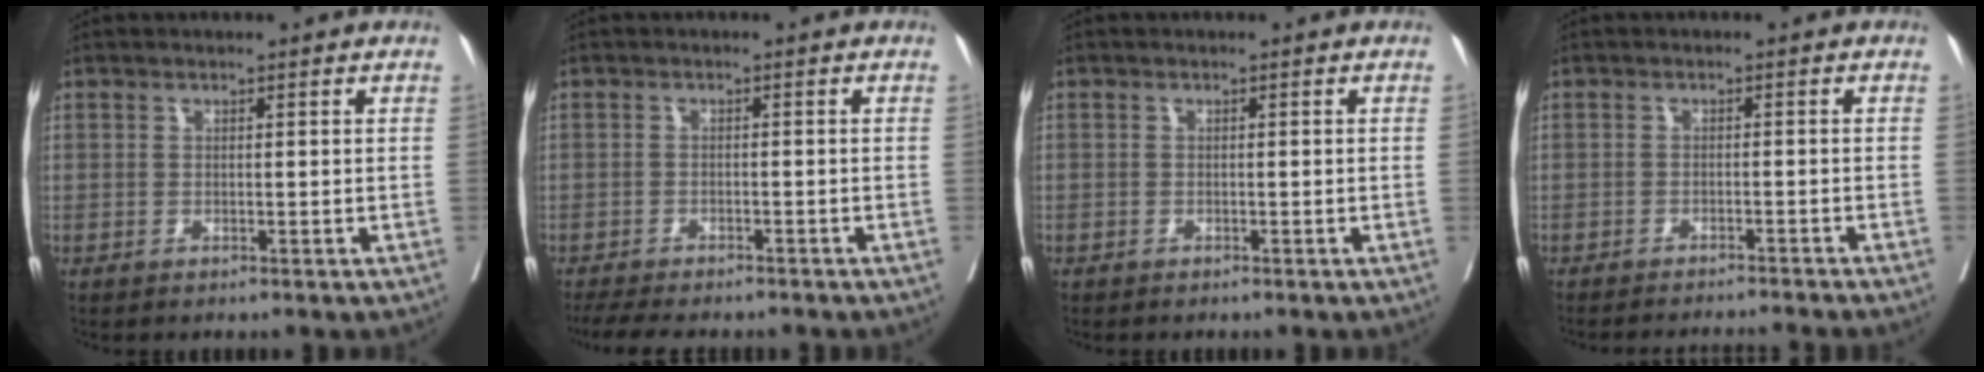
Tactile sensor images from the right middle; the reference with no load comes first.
{"total": 8.9, "force": [-7.8, 2.2, 3.7], "torque": [-0.053, -0.008, -0.111]}
{"total": 0.0}
{"total": 8.8, "force": [-8.3, -0.6, 2.8], "torque": [-0.018, -0.012, -0.107]}